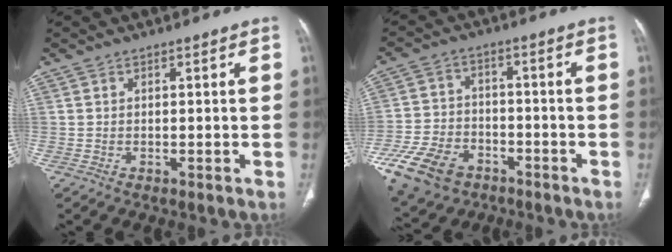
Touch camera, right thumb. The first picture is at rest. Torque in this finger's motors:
{"motor_torque": [1.25, 1.19, 0.78, -0.86, 0.12]}